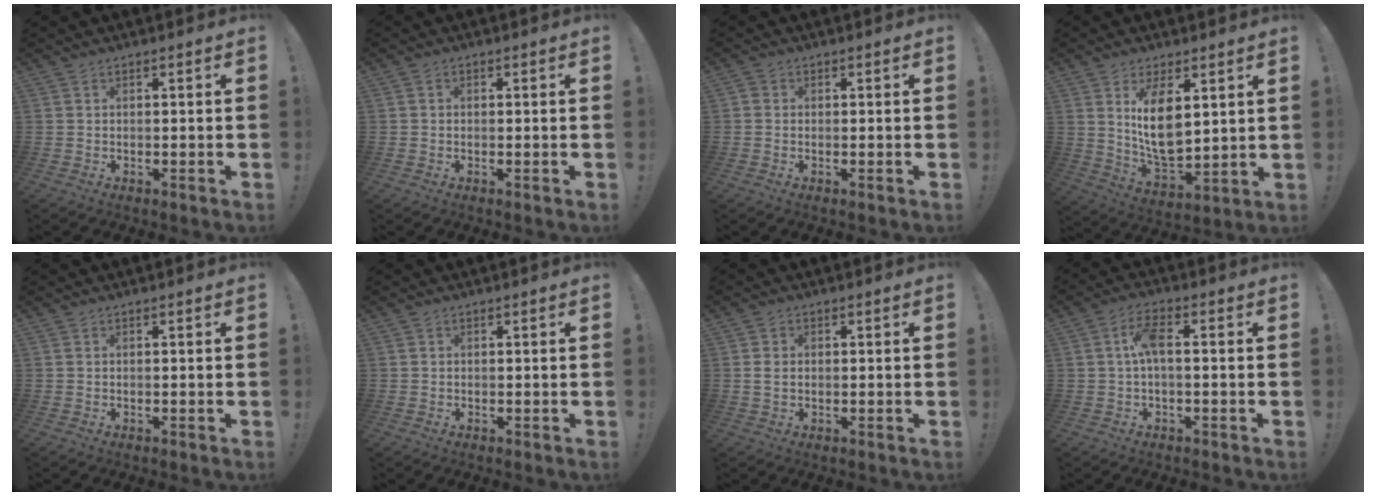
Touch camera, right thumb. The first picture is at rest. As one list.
[{"total": 1.0, "force": [-0.4, 0.8, 0.4], "torque": [-0.009, 0.005, -0.007]}, {"total": 1.2, "force": [-0.1, 1.0, 0.5], "torque": [-0.010, 0.005, -0.001]}, {"total": 12.8, "force": [4.8, 7.1, 9.5], "torque": [-0.171, -0.041, 0.087]}, {"total": 0.0}, {"total": 1.1, "force": [0.3, 1.1, -0.1], "torque": [0.009, -0.005, 0.003]}, {"total": 4.6, "force": [0.3, 3.3, 3.1], "torque": [-0.053, -0.001, 0.002]}, {"total": 6.4, "force": [0.1, 2.4, 5.9], "torque": [-0.117, 0.010, 0.000]}]